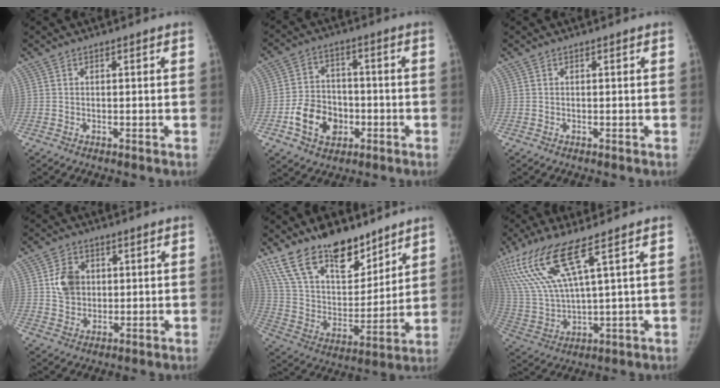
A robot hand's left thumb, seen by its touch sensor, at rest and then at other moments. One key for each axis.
{"total": 10.7, "fx": -3.8, "fy": 8.1, "fz": 5.8, "tx": -0.075, "ty": 0.023, "tz": -0.067}
{"total": 0.0}
{"total": 6.8, "fx": 1.4, "fy": 5.5, "fz": 3.7, "tx": -0.045, "ty": -0.008, "tz": 0.027}
{"total": 21.7, "fx": 15.6, "fy": 10.3, "fz": 11.1, "tx": -0.153, "ty": -0.074, "tz": 0.281}
{"total": 15.9, "fx": 8.5, "fy": 3.1, "fz": 13.1, "tx": -0.308, "ty": -0.029, "tz": 0.180}